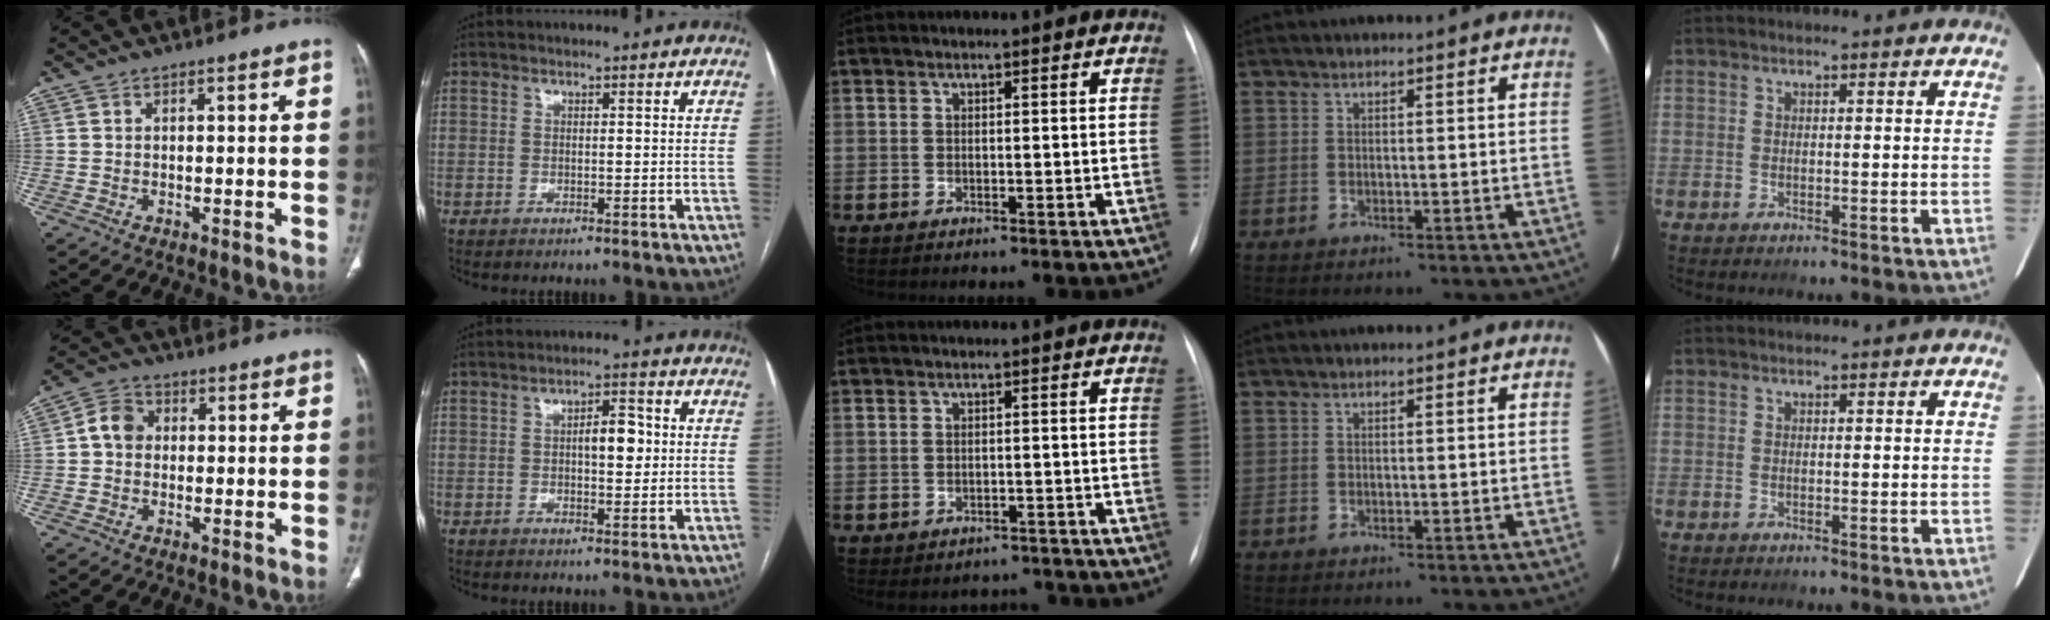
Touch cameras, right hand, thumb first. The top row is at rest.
{"thumb": {"total": 5.0, "force": [0.2, 4.3, 2.6], "torque": [-0.035, 0.013, -0.005]}, "index": {"total": 4.7, "force": [0.4, 1.9, 4.3], "torque": [-0.065, 0.009, 0.008]}, "middle": {"total": 3.7, "force": [-3.1, 2.0, -0.3], "torque": [0.008, 0.022, -0.038]}}